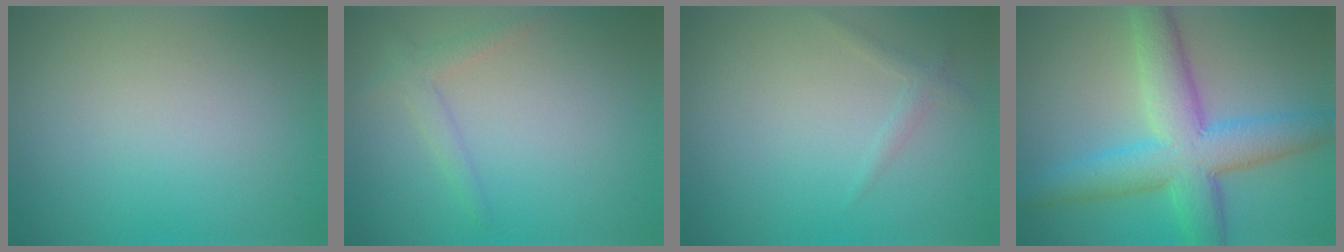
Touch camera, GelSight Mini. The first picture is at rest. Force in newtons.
{"total": 1.8, "press": 1.8, "slide": 0.2}
{"total": 1.0, "press": 1.0, "slide": 0.0}
{"total": 8.3, "press": 8.3, "slide": 0.1}